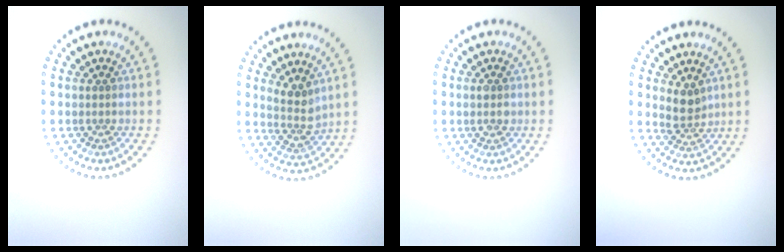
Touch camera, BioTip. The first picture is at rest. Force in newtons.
{"total": 2.5, "press": 2.0, "slide": 1.5}
{"total": 1.0, "press": 1.0, "slide": 0.1}
{"total": 2.2, "press": 1.9, "slide": 1.1}